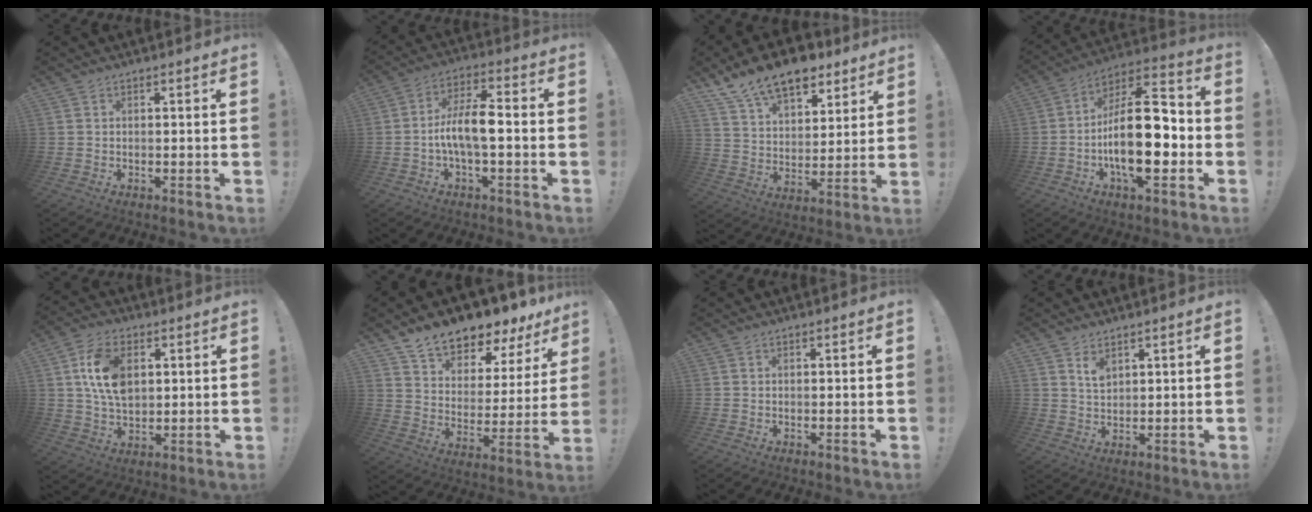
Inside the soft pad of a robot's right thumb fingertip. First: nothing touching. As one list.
[{"total": 10.0, "force": [-2.1, 3.5, 9.1], "torque": [-0.177, 0.013, -0.038]}, {"total": 15.7, "force": [11.1, 8.0, 7.6], "torque": [-0.132, -0.067, 0.203]}, {"total": 21.9, "force": [-4.3, 9.2, 19.4], "torque": [-0.335, 0.014, -0.068]}, {"total": 13.4, "force": [3.5, 9.1, 9.2], "torque": [-0.167, 0.012, 0.068]}, {"total": 10.8, "force": [9.9, 3.4, 2.8], "torque": [-0.063, -0.088, 0.176]}, {"total": 0.0}, {"total": 4.7, "force": [3.3, 2.8, 1.8], "torque": [-0.023, -0.021, 0.058]}]